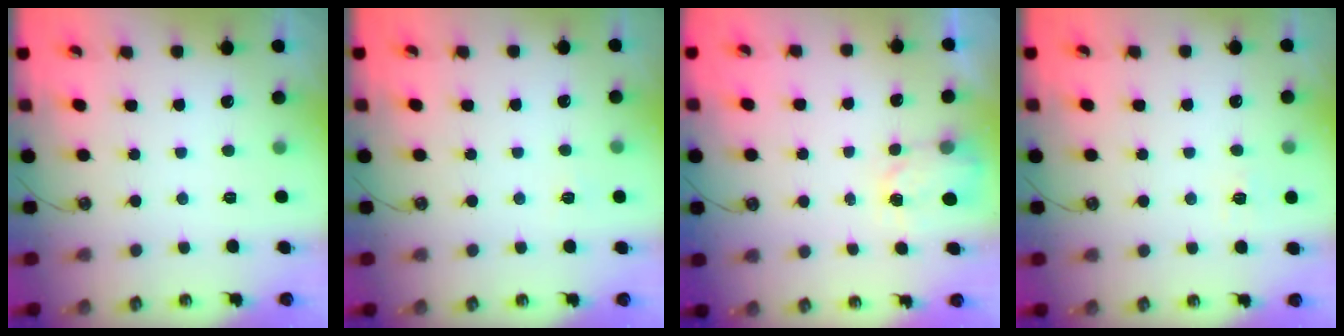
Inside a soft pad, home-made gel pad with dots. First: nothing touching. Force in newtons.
{"total": 2.7, "press": 2.6, "slide": 0.3}
{"total": 2.7, "press": 2.7, "slide": 0.4}
{"total": 5.3, "press": 5.2, "slide": 0.5}